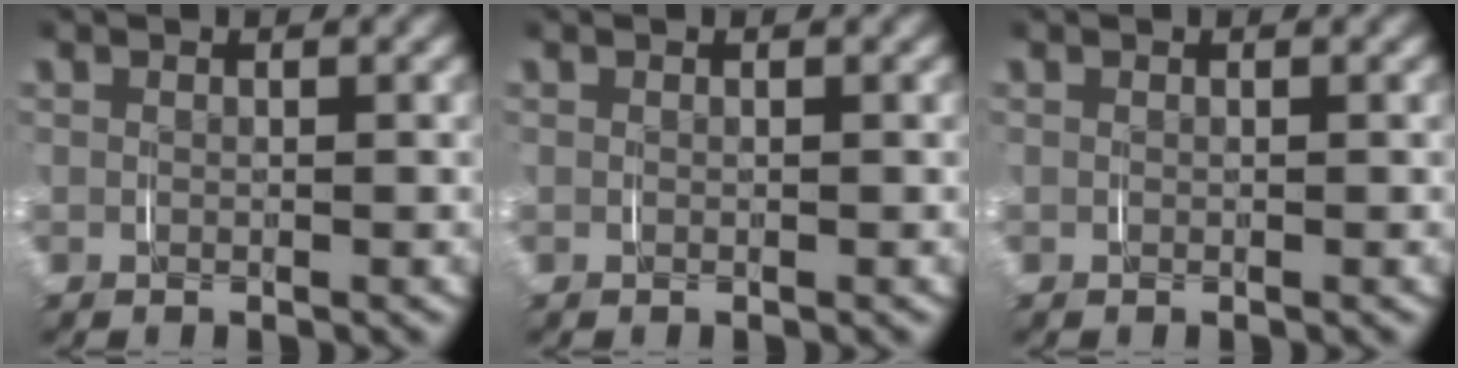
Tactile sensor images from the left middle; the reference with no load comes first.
{"total": 0.0}
{"total": 0.0}